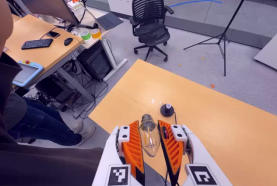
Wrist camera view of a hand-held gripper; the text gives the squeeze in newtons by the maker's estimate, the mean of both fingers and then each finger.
{"total": 11.1, "left": 10.7, "right": 11.6}